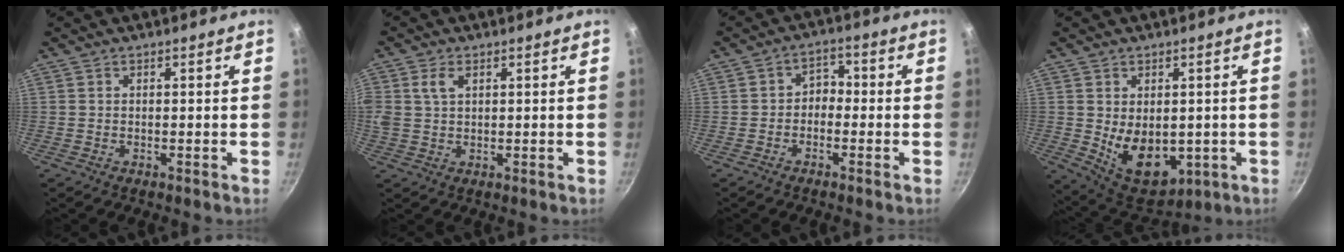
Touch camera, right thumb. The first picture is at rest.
{"total": 4.7, "force": [1.6, 3.1, 3.2], "torque": [-0.060, 0.004, 0.030]}
{"total": 3.5, "force": [-1.2, 2.7, 1.9], "torque": [-0.011, 0.022, -0.028]}
{"total": 12.2, "force": [-1.1, 8.1, 9.1], "torque": [-0.110, -0.023, 0.010]}